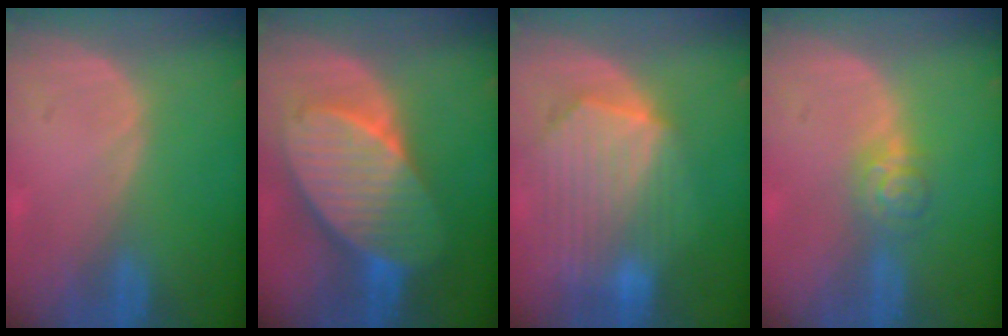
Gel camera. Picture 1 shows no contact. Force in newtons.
{"total": 10.6, "press": 10.6, "slide": 0.7}
{"total": 10.3, "press": 8.9, "slide": 5.3}
{"total": 3.9, "press": 3.6, "slide": 1.3}